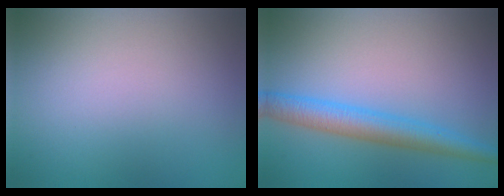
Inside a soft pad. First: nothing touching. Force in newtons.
{"total": 3.9, "press": 3.9, "slide": 0.1}